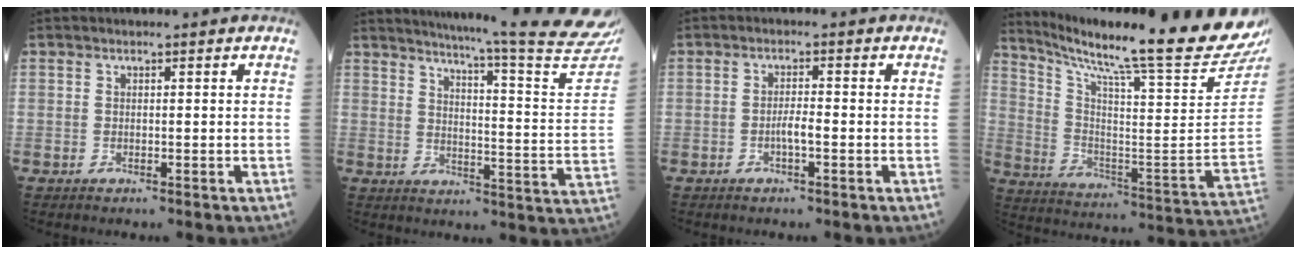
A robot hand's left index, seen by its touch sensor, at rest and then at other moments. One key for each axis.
{"total": 24.8, "fx": 22.9, "fy": -2.0, "fz": 9.4, "tx": -0.145, "ty": -0.124, "tz": 0.270}
{"total": 2.2, "fx": -0.8, "fy": 0.3, "fz": 2.0, "tx": -0.035, "ty": 0.002, "tz": -0.016}
{"total": 27.0, "fx": 23.8, "fy": -2.1, "fz": 12.6, "tx": -0.218, "ty": -0.110, "tz": 0.339}